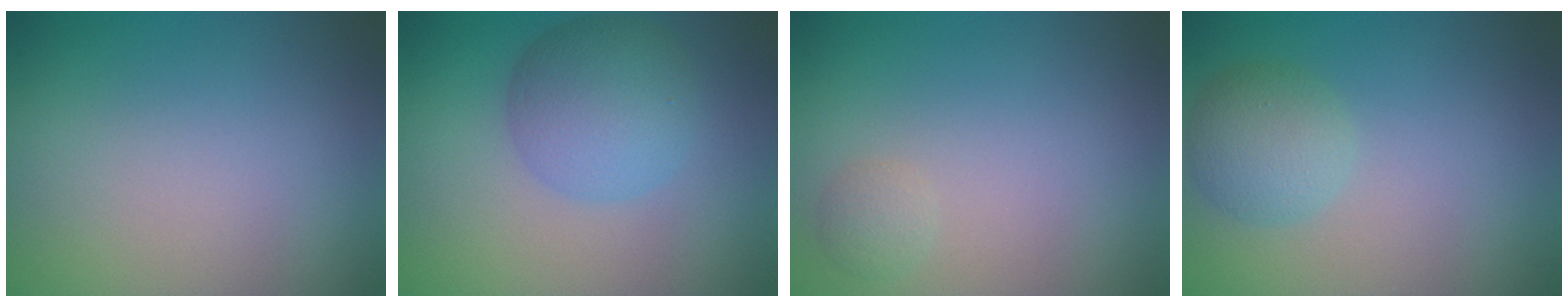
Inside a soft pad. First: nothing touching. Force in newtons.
{"total": 5.1, "press": 5.1, "slide": 0.2}
{"total": 1.0, "press": 1.0, "slide": 0.1}
{"total": 2.9, "press": 2.9, "slide": 0.1}